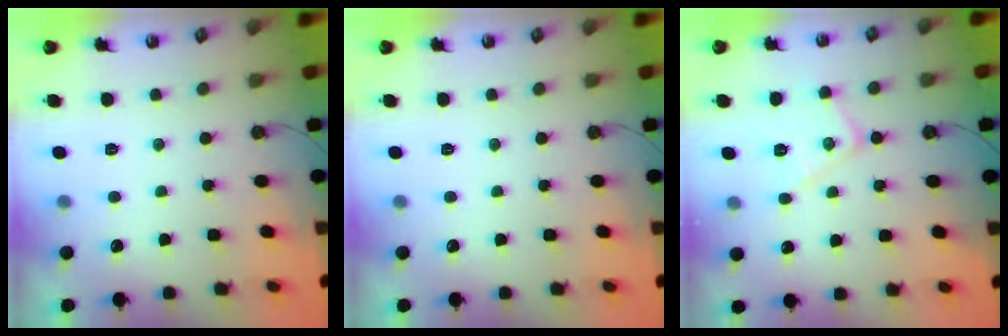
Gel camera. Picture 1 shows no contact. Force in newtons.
{"total": 0.0}
{"total": 11.0, "press": 11.0, "slide": 0.5}